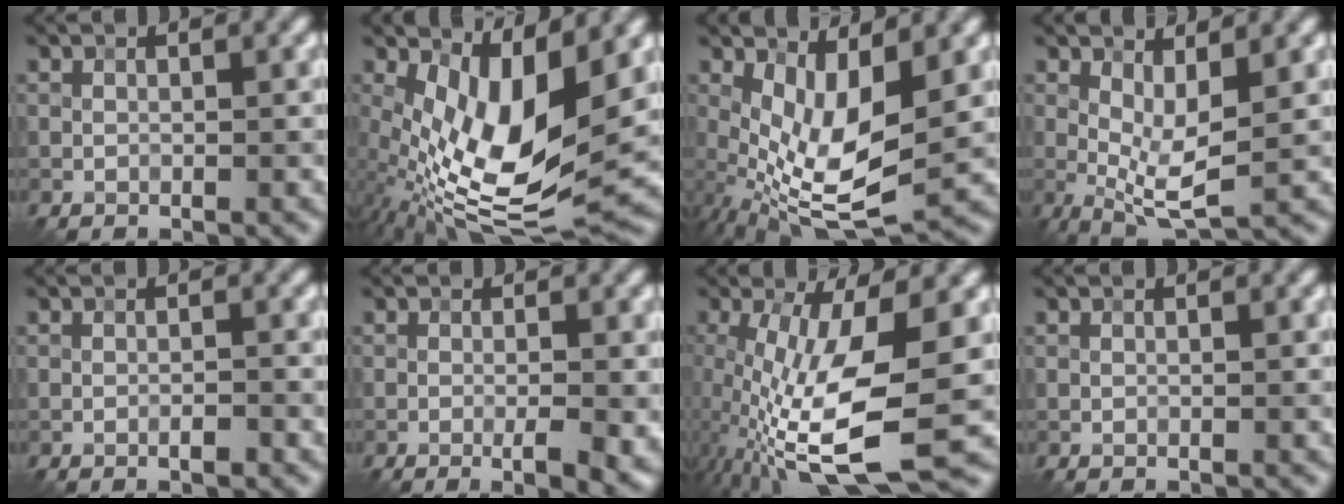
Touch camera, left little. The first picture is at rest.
{"total": 12.3, "force": [0.9, 5.3, 11.1], "torque": [-0.213, -0.024, 0.018]}
{"total": 8.3, "force": [-0.1, 3.3, 7.7], "torque": [-0.158, -0.014, 0.000]}
{"total": 4.9, "force": [0.1, 1.6, 4.6], "torque": [-0.089, -0.009, 0.003]}
{"total": 1.2, "force": [-0.7, 0.2, 0.9], "torque": [-0.014, 0.001, -0.012]}
{"total": 3.4, "force": [-1.0, 0.5, 3.2], "torque": [-0.050, -0.003, -0.017]}
{"total": 12.9, "force": [-2.2, 4.2, 12.0], "torque": [-0.228, -0.020, -0.038]}
{"total": 0.0}